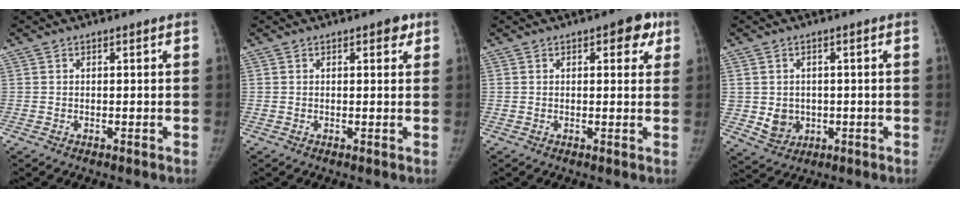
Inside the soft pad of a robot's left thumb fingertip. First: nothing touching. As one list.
[{"total": 2.1, "force": [1.1, 1.1, 1.4], "torque": [-0.004, -0.001, 0.011]}, {"total": 4.9, "force": [2.3, 2.5, 3.6], "torque": [-0.014, -0.002, 0.019]}, {"total": 5.1, "force": [-0.5, 4.6, 2.2], "torque": [-0.015, 0.001, 0.008]}]